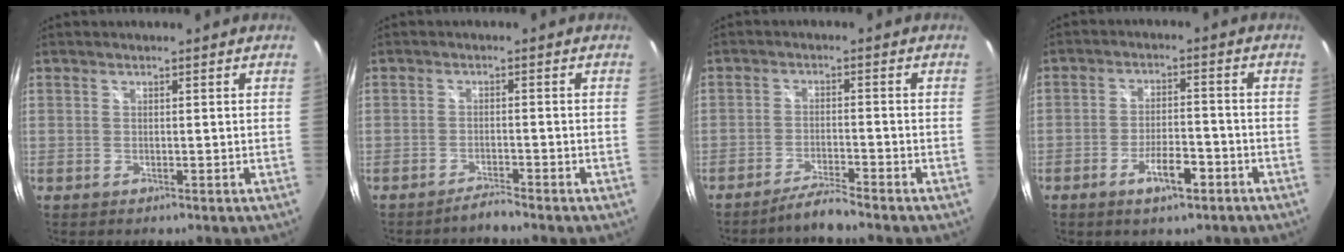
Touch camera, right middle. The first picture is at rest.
{"total": 2.2, "force": [-2.1, -0.3, 0.4], "torque": [-0.019, -0.002, -0.043]}
{"total": 4.1, "force": [-3.8, -0.6, 1.4], "torque": [-0.046, -0.001, -0.074]}
{"total": 6.4, "force": [-3.9, 2.3, 4.5], "torque": [-0.088, 0.000, -0.058]}